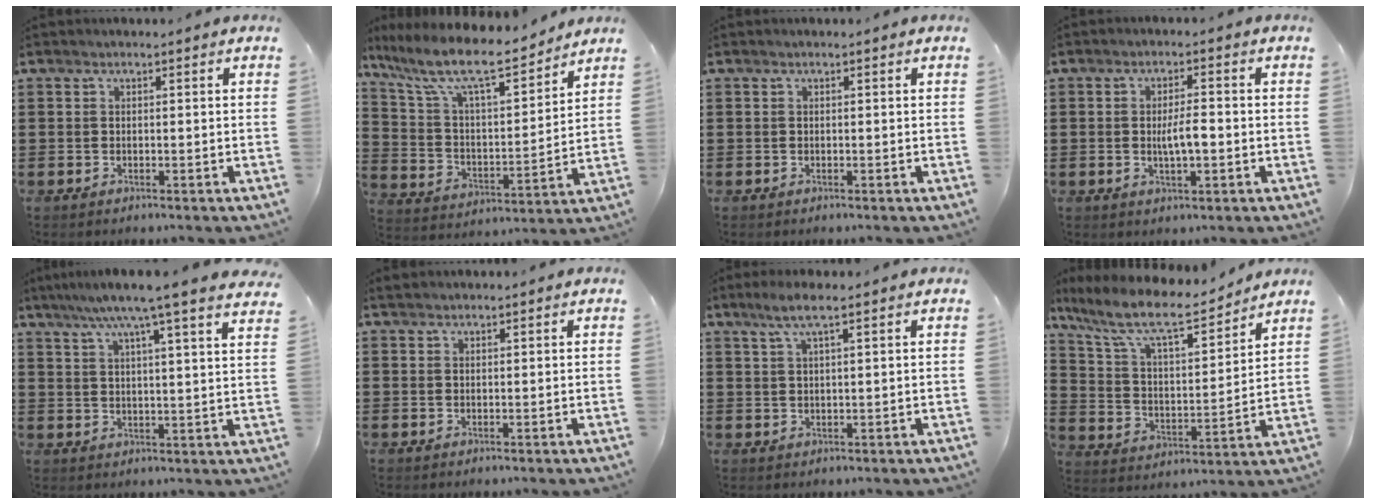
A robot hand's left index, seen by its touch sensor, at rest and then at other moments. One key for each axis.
{"total": 11.2, "fx": 9.1, "fy": 2.0, "fz": 6.3, "tx": -0.159, "ty": -0.054, "tz": 0.155}
{"total": 0.0}
{"total": 4.0, "fx": -0.4, "fy": 1.3, "fz": 3.8, "tx": -0.076, "ty": 0.001, "tz": -0.012}
{"total": 7.8, "fx": 6.2, "fy": -0.7, "fz": 4.6, "tx": -0.102, "ty": -0.028, "tz": 0.102}
{"total": 1.0, "fx": 0.9, "fy": 0.3, "fz": 0.2, "tx": -0.007, "ty": 0.002, "tz": 0.018}
{"total": 4.1, "fx": 2.4, "fy": 0.4, "fz": 3.3, "tx": -0.070, "ty": 0.004, "tz": 0.042}
{"total": 10.3, "fx": 8.3, "fy": 2.0, "fz": 5.8, "tx": -0.146, "ty": -0.047, "tz": 0.141}